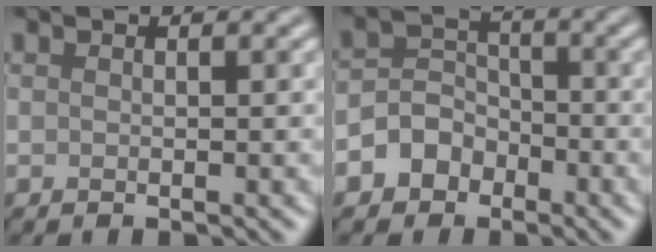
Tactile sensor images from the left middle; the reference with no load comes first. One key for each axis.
{"total": 4.1, "fx": -2.1, "fy": 3.3, "fz": 1.1, "tx": 0.008, "ty": 0.006, "tz": -0.056}